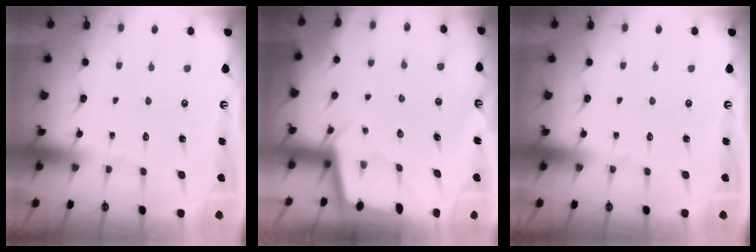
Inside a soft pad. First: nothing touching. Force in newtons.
{"total": 2.0, "press": 1.9, "slide": 0.2}
{"total": 0.0}